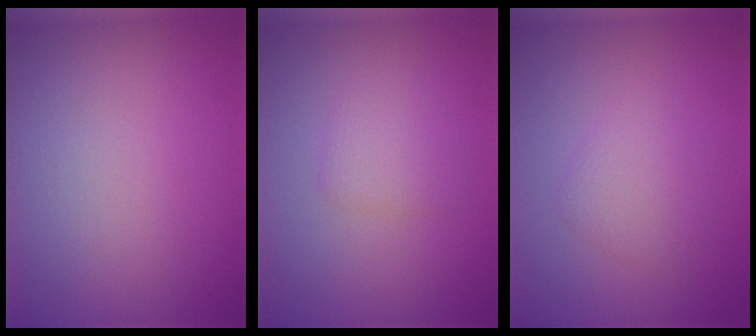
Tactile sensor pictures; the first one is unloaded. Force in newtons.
{"total": 1.9, "press": 1.9, "slide": 0.0}
{"total": 2.2, "press": 2.2, "slide": 0.0}